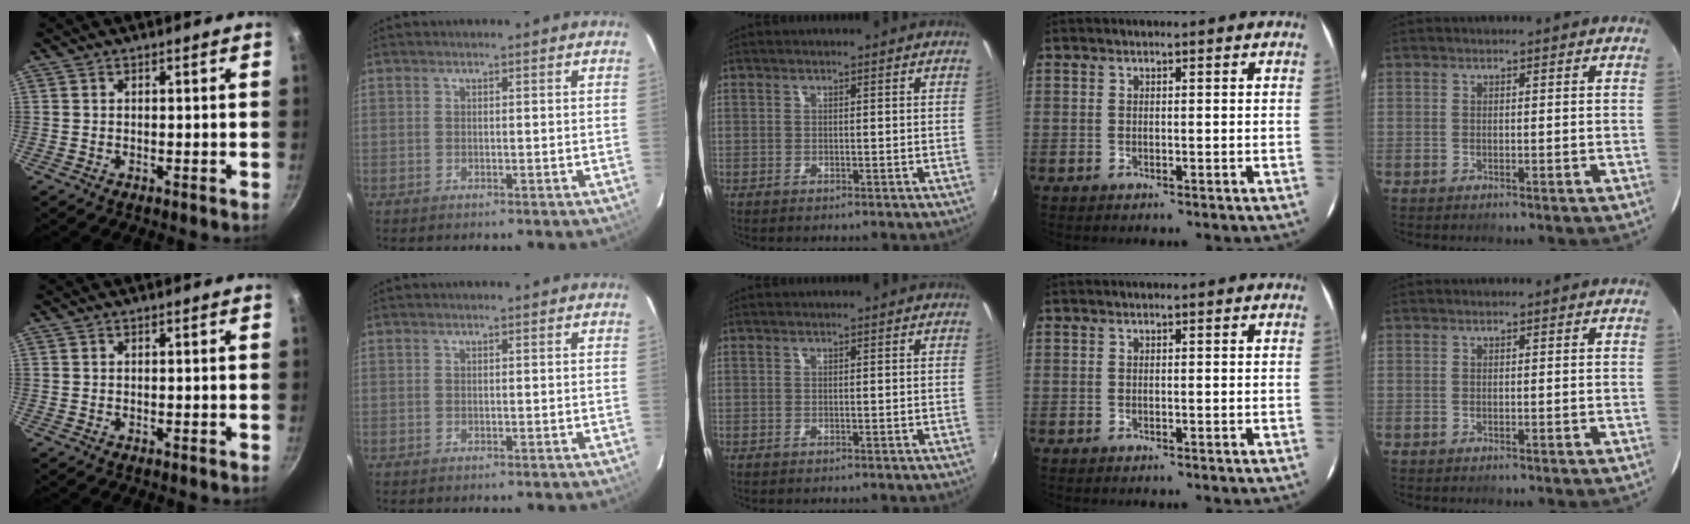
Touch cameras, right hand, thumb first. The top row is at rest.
{}